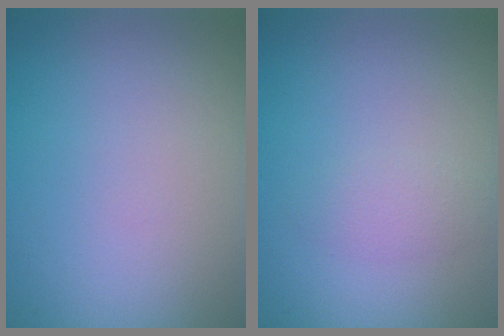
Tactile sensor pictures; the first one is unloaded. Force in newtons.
{"total": 1.5, "press": 1.5, "slide": 0.0}